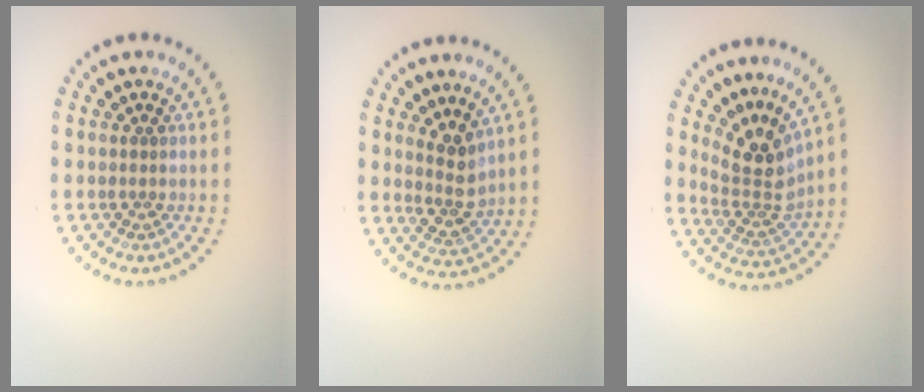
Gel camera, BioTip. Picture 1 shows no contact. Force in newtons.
{"total": 2.6, "press": 2.0, "slide": 1.7}
{"total": 4.0, "press": 2.6, "slide": 3.0}